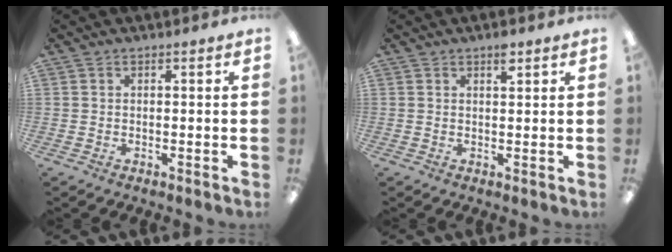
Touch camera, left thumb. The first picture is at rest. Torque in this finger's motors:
{"motor_torque": [0.57, 0.03, 0.38, 0.18, 0.00]}